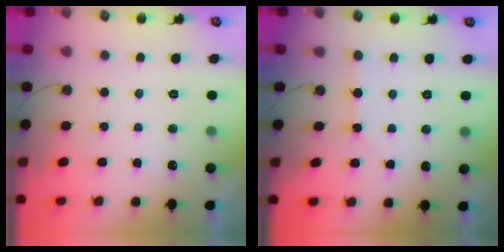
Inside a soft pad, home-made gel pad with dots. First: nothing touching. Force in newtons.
{"total": 2.2, "press": 2.1, "slide": 0.3}